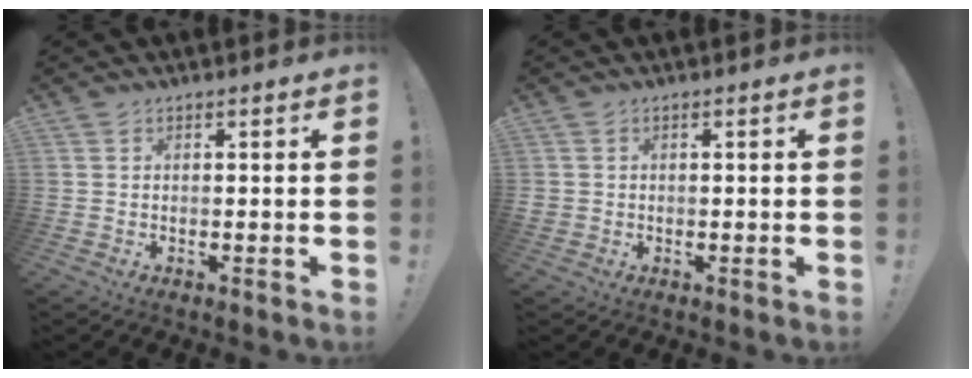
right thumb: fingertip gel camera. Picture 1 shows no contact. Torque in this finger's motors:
{"motor_torque": [0.29, 0.33, 0.13, -0.12, 0.00]}